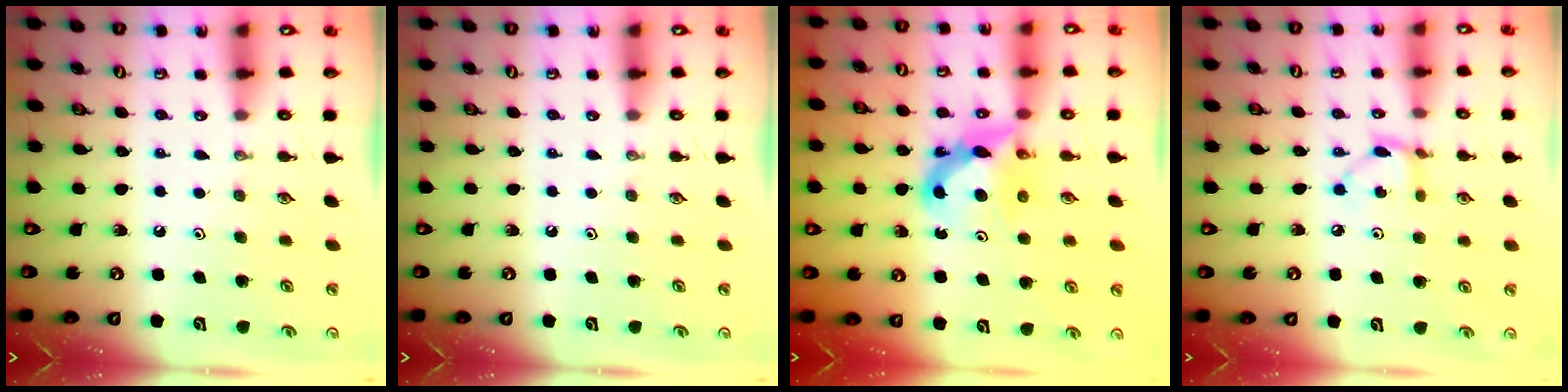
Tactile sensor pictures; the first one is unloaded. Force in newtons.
{"total": 0.0}
{"total": 7.6, "press": 7.6, "slide": 0.6}
{"total": 5.3, "press": 5.3, "slide": 0.2}